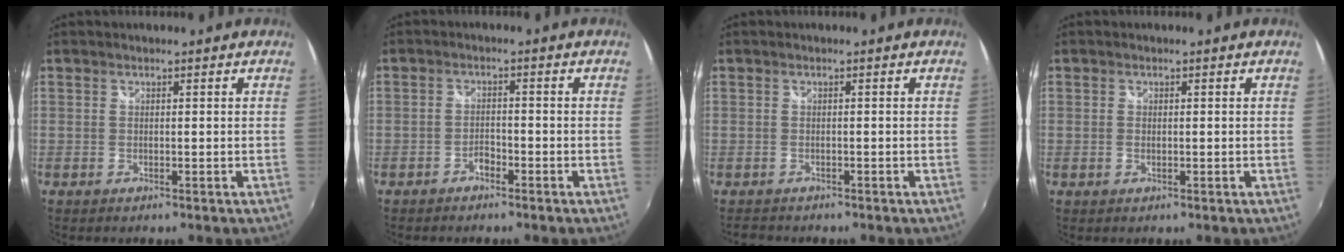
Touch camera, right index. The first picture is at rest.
{"total": 2.0, "force": [-1.7, 0.7, 0.7], "torque": [-0.017, 0.005, -0.028]}
{"total": 2.8, "force": [-2.6, 0.8, 0.5], "torque": [-0.020, -0.013, -0.043]}
{"total": 0.6, "force": [-0.1, 0.4, 0.4], "torque": [-0.008, 0.001, -0.002]}